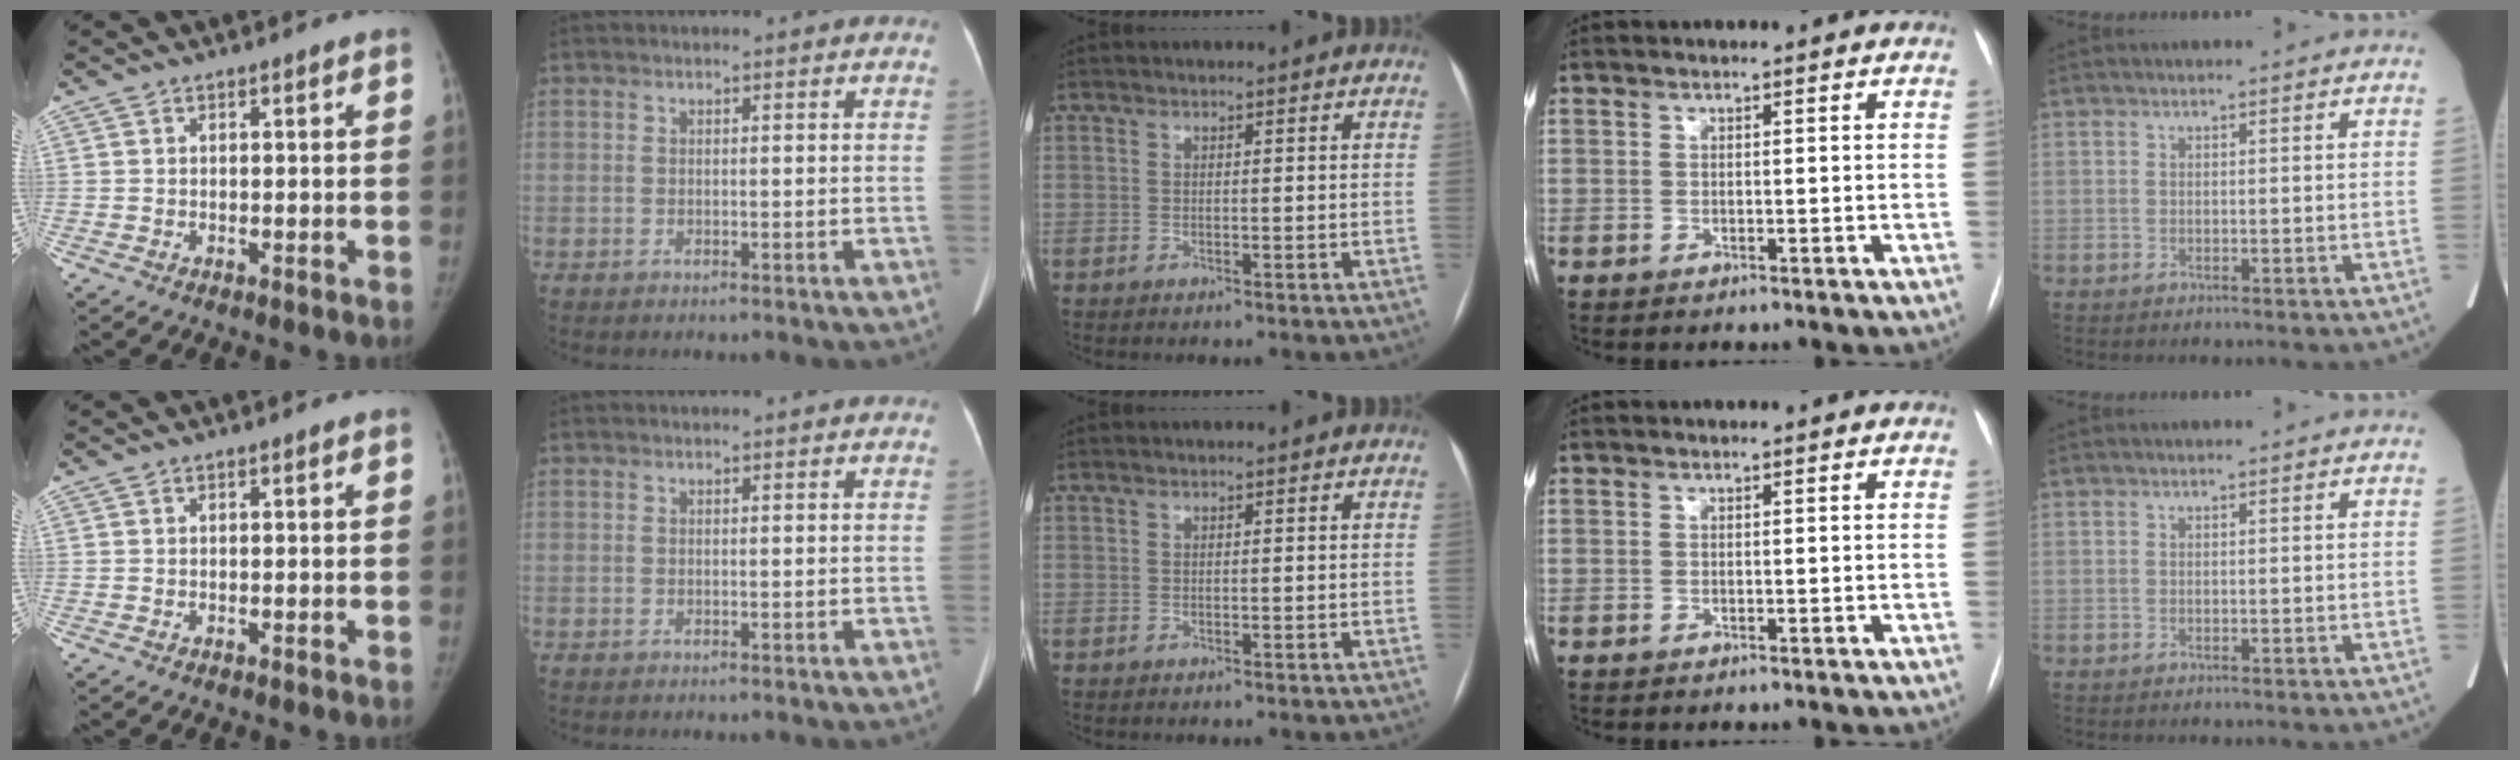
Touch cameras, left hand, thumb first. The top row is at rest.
{}